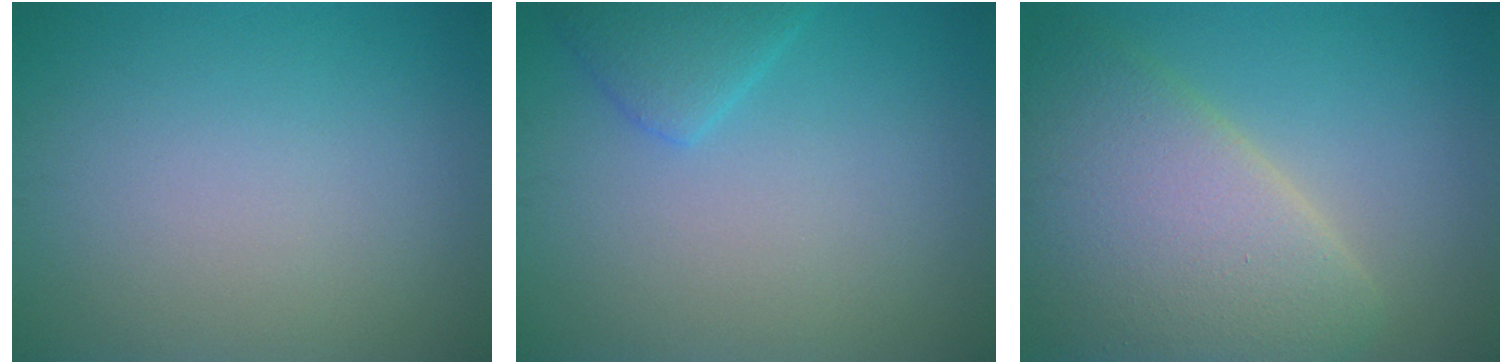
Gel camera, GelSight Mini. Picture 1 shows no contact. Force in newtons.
{"total": 2.9, "press": 2.9, "slide": 0.3}
{"total": 8.5, "press": 8.5, "slide": 0.6}